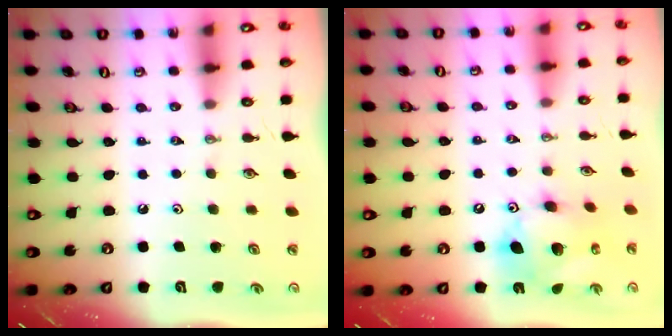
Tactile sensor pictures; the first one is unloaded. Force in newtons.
{"total": 13.4, "press": 13.4, "slide": 0.6}